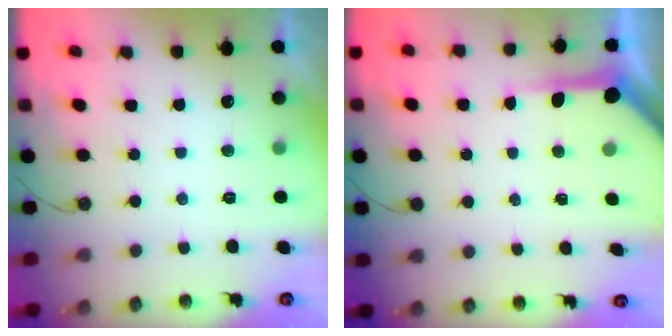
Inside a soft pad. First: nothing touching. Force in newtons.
{"total": 5.6, "press": 5.6, "slide": 0.2}